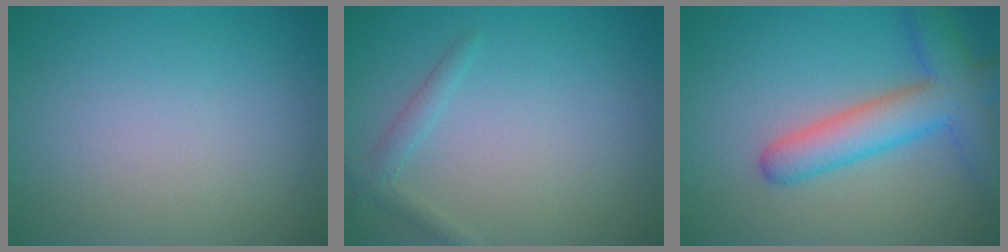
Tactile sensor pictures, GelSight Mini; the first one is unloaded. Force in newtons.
{"total": 1.4, "press": 1.4, "slide": 0.0}
{"total": 6.3, "press": 6.3, "slide": 0.3}